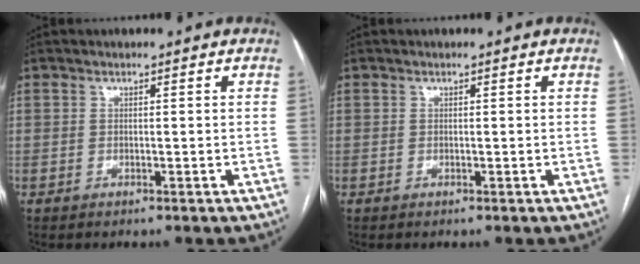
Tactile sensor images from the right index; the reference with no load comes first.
{"total": 0.0}